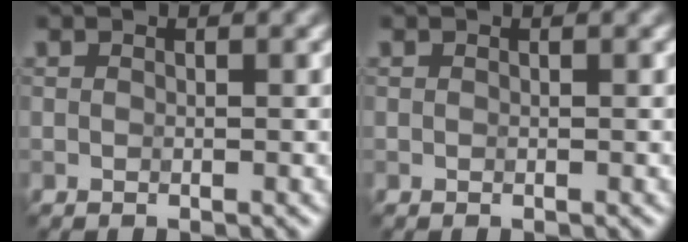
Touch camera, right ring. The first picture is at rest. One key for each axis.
{"total": 0.0}